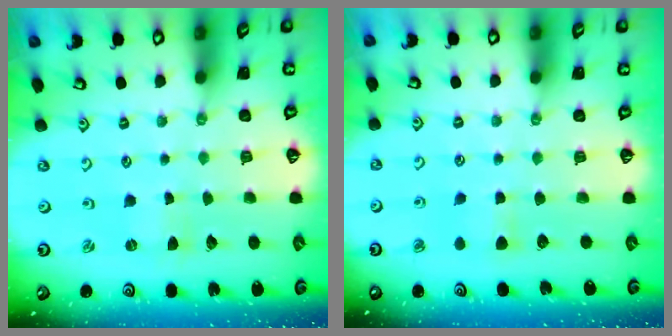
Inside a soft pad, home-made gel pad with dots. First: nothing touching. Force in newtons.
{"total": 4.5, "press": 4.4, "slide": 0.9}